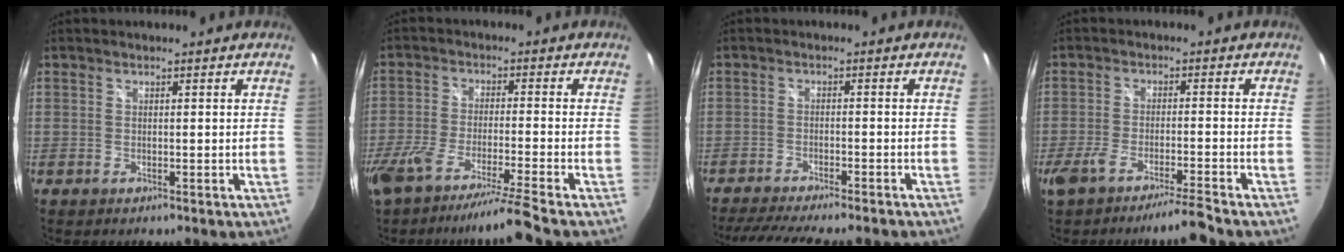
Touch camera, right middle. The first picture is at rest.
{"total": 11.8, "force": [-9.8, -1.6, 6.3], "torque": [-0.129, -0.035, -0.169]}
{"total": 12.9, "force": [-11.3, 1.3, 6.1], "torque": [-0.128, -0.024, -0.169]}
{"total": 6.9, "force": [-5.8, -0.8, 3.7], "torque": [-0.083, -0.015, -0.103]}